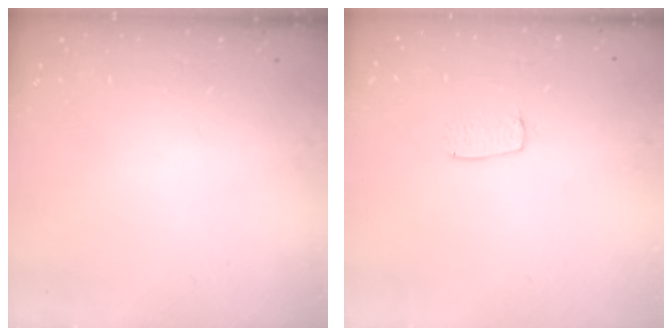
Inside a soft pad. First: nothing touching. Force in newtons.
{"total": 5.5, "press": 5.5, "slide": 0.4}